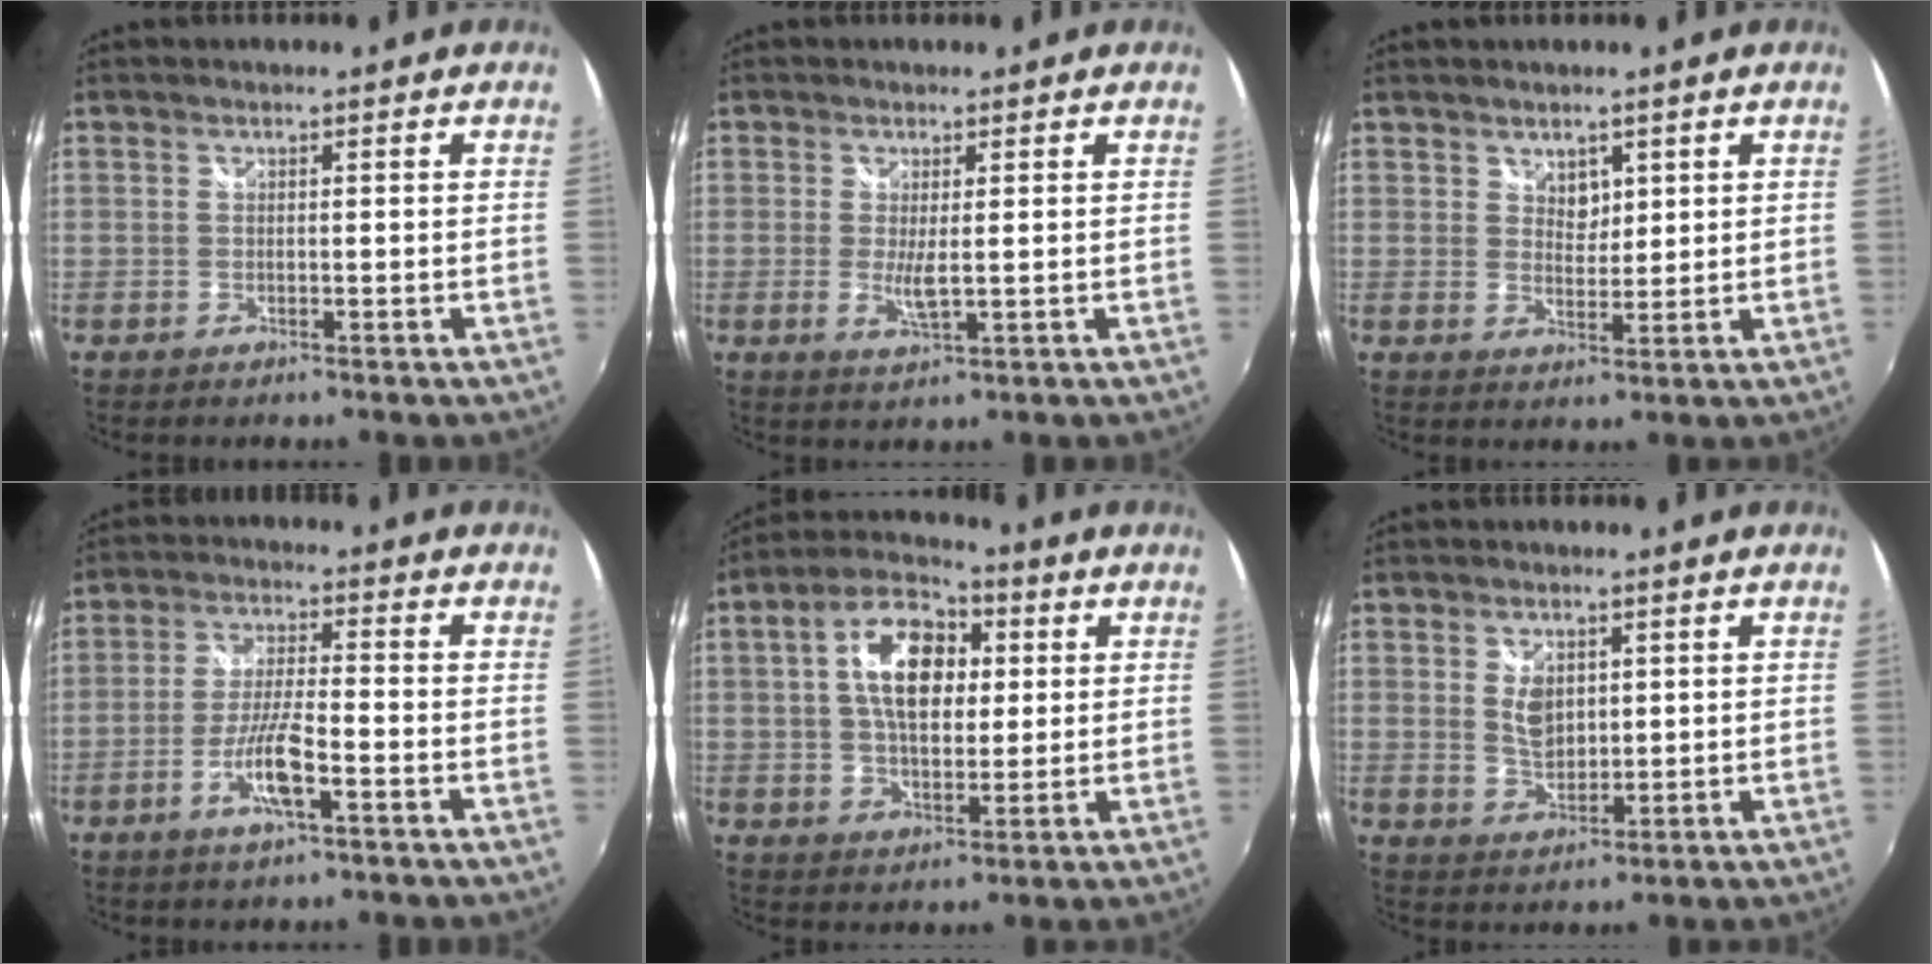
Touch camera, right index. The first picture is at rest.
{"total": 3.3, "force": [0.0, 0.6, 3.2], "torque": [-0.061, -0.011, -0.001]}
{"total": 3.1, "force": [1.9, 2.1, 1.2], "torque": [-0.012, -0.001, 0.033]}
{"total": 7.5, "force": [-3.6, 1.0, 6.6], "torque": [-0.134, -0.004, -0.068]}
{"total": 12.8, "force": [2.8, 7.3, 10.2], "torque": [-0.182, 0.030, 0.046]}
{"total": 5.2, "force": [1.3, 3.4, 3.7], "torque": [-0.063, -0.001, 0.027]}